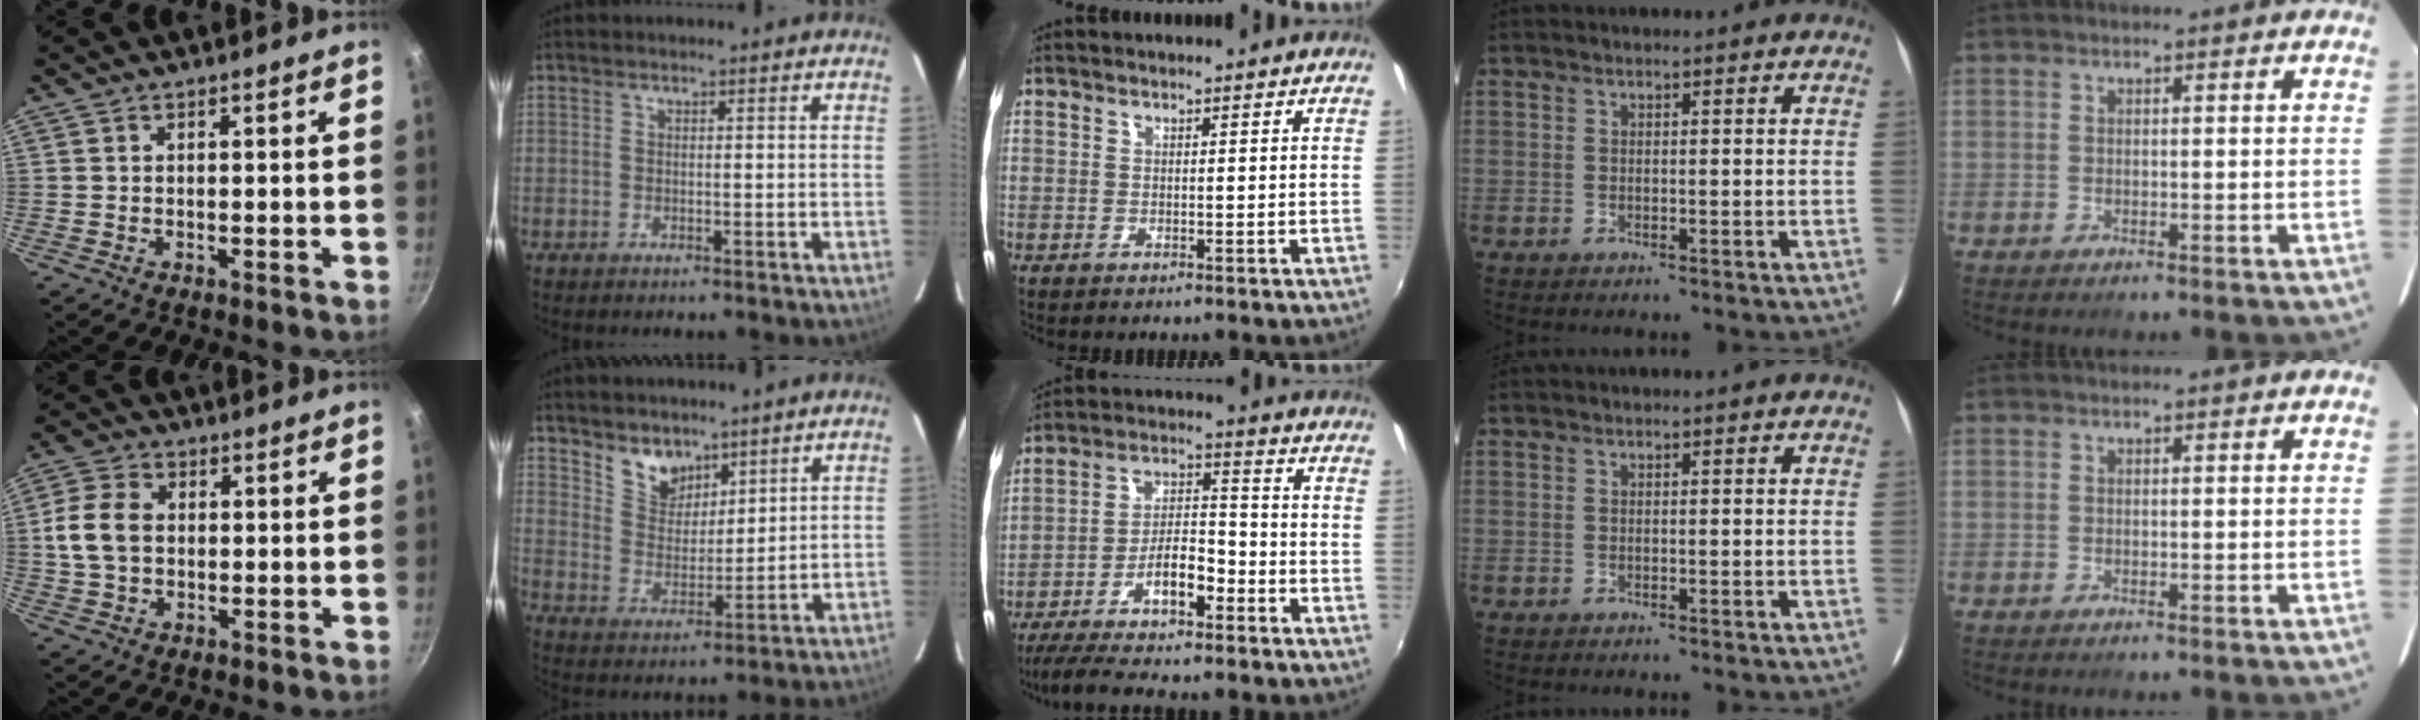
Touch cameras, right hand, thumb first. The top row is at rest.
{"thumb": {"total": 8.3, "force": [0.6, 6.1, 5.6], "torque": [-0.100, 0.011, 0.004]}, "index": {"total": 7.3, "force": [5.5, 4.2, 2.5], "torque": [-0.036, 0.006, 0.109]}, "middle": {"total": 12.5, "force": [-8.8, 3.4, 8.1], "torque": [-0.166, 0.014, -0.155]}}